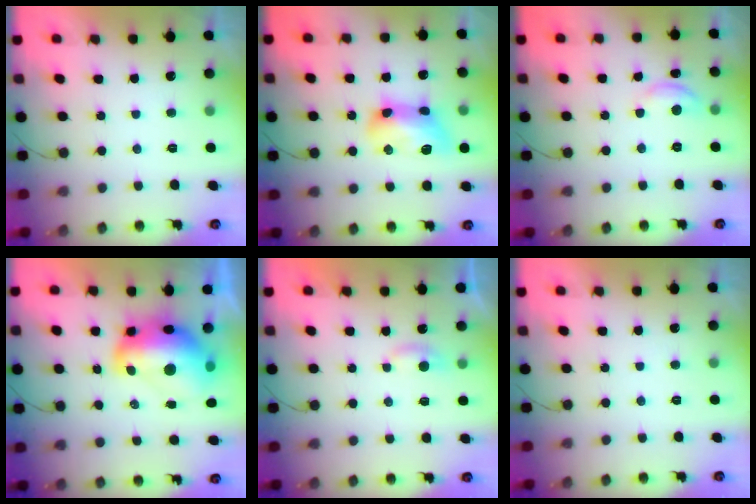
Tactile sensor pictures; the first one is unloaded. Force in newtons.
{"total": 13.4, "press": 13.4, "slide": 0.7}
{"total": 5.2, "press": 5.2, "slide": 0.5}
{"total": 16.3, "press": 16.2, "slide": 1.9}
{"total": 2.8, "press": 2.8, "slide": 0.3}
{"total": 0.0}